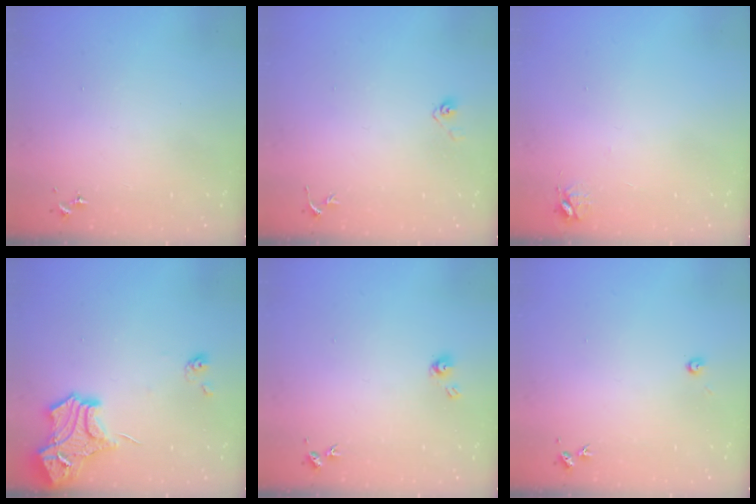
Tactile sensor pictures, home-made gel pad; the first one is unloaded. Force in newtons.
{"total": 3.6, "press": 3.0, "slide": 2.1}
{"total": 4.7, "press": 4.7, "slide": 0.6}
{"total": 15.5, "press": 15.4, "slide": 1.4}
{"total": 4.9, "press": 4.9, "slide": 0.5}
{"total": 2.7, "press": 2.7, "slide": 0.2}